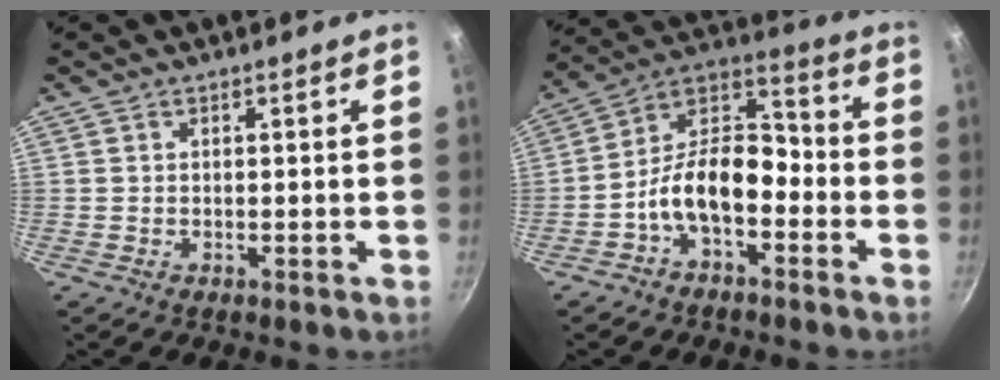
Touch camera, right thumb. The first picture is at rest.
{"total": 12.7, "force": [-4.8, 7.1, 9.4], "torque": [-0.136, 0.065, -0.103]}